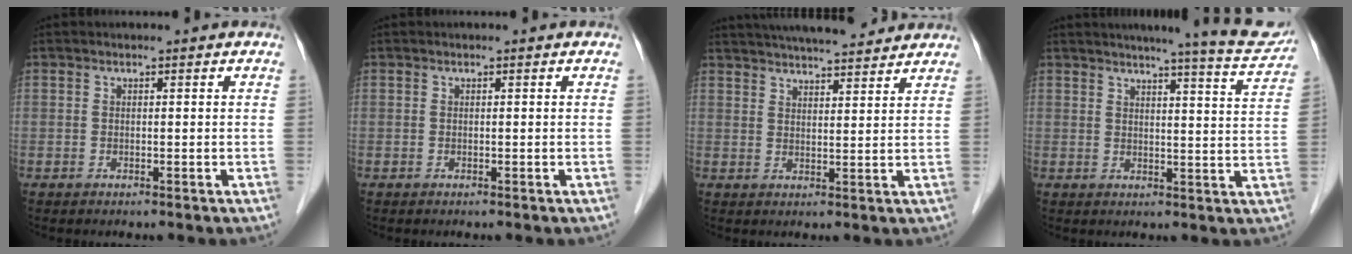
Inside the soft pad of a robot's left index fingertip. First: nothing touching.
{"total": 0.0}
{"total": 14.7, "force": [13.2, 2.3, 6.0], "torque": [-0.095, 0.030, 0.190]}
{"total": 11.8, "force": [10.8, -0.1, 4.8], "torque": [-0.058, -0.028, 0.113]}